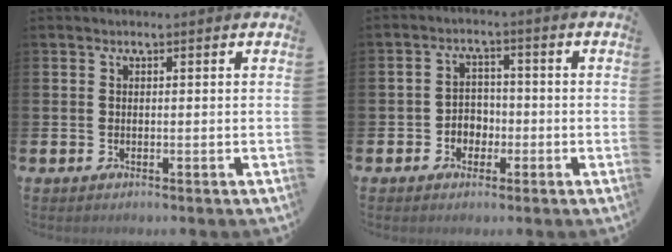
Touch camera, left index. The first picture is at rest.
{"total": 3.0, "force": [-1.4, 2.5, 0.9], "torque": [-0.022, 0.005, -0.034]}